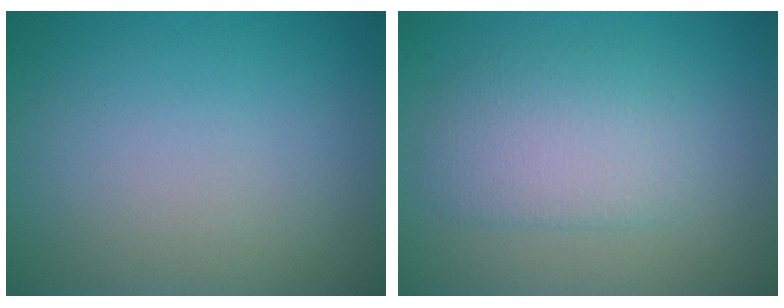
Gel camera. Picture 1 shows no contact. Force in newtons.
{"total": 3.6, "press": 3.6, "slide": 0.2}